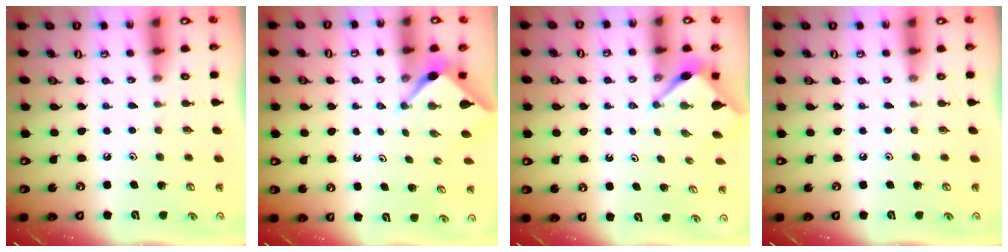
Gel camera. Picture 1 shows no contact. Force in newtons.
{"total": 2.1, "press": 2.1, "slide": 0.3}
{"total": 3.0, "press": 3.0, "slide": 0.3}
{"total": 0.0}